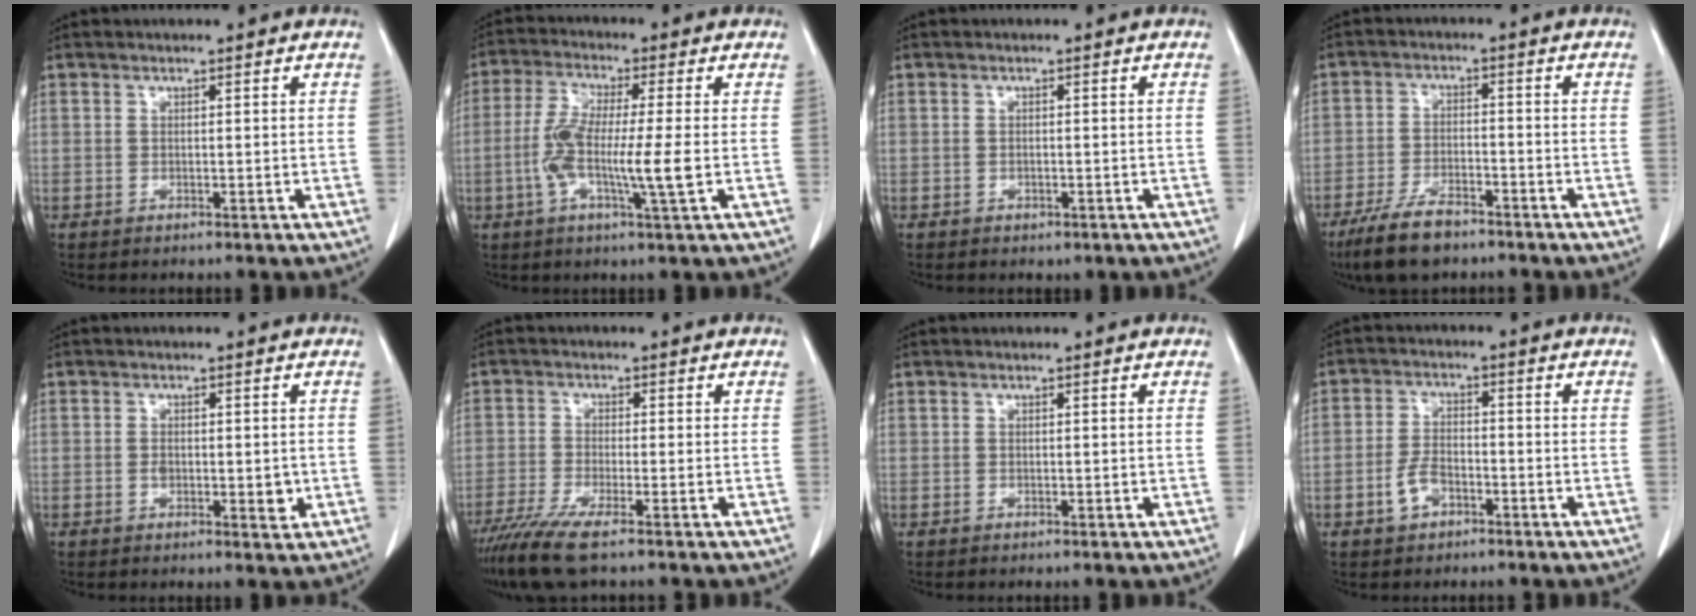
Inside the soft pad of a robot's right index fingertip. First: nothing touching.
{"total": 9.5, "force": [-1.6, 0.4, 9.3], "torque": [-0.182, -0.006, -0.038]}
{"total": 1.1, "force": [-0.5, 0.9, 0.4], "torque": [-0.009, 0.002, -0.001]}
{"total": 7.9, "force": [-6.0, 2.5, 4.5], "torque": [-0.090, -0.011, -0.107]}
{"total": 3.6, "force": [-0.5, 1.9, 3.1], "torque": [-0.044, -0.002, -0.003]}
{"total": 6.9, "force": [-5.0, 0.2, 4.7], "torque": [-0.089, -0.019, -0.091]}
{"total": 0.0}
{"total": 4.5, "force": [-2.3, 2.7, 2.8], "torque": [-0.060, 0.007, -0.040]}